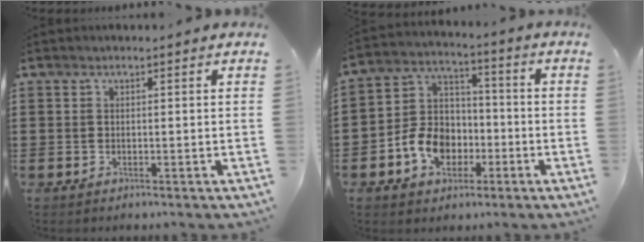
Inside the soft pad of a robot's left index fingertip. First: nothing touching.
{"total": 9.2, "force": [-3.7, 7.1, 4.5], "torque": [-0.117, 0.024, -0.072]}